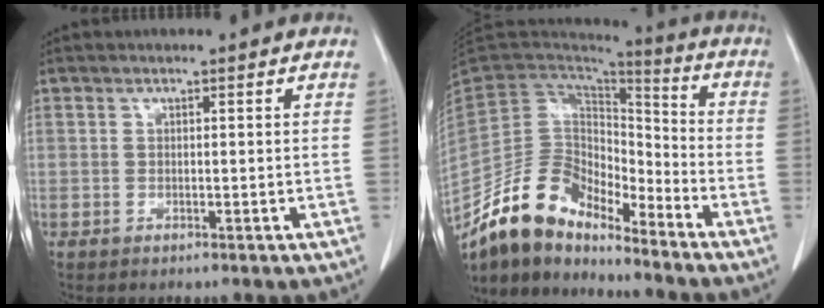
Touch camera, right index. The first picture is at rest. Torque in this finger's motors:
{"motor_torque": [0.76, -0.79, 0.56, 0.03]}